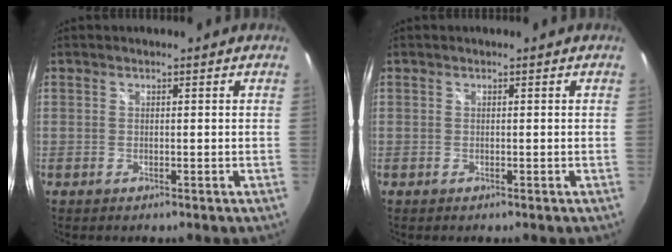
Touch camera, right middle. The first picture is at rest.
{"total": 0.0}